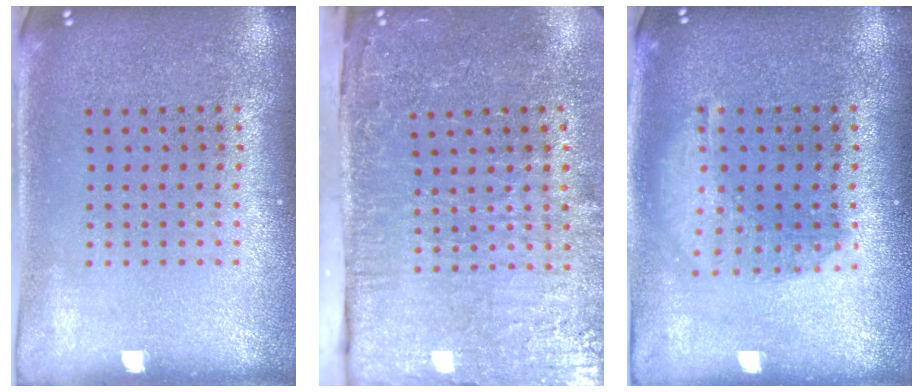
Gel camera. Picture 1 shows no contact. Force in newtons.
{"total": 5.1, "press": 4.1, "slide": 3.1}
{"total": 1.4, "press": 1.3, "slide": 0.6}